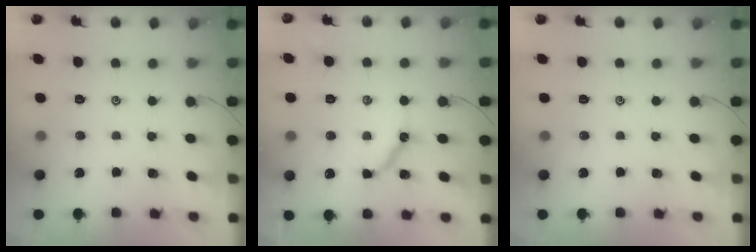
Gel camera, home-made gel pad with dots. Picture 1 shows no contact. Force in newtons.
{"total": 10.1, "press": 10.1, "slide": 0.9}
{"total": 0.0}